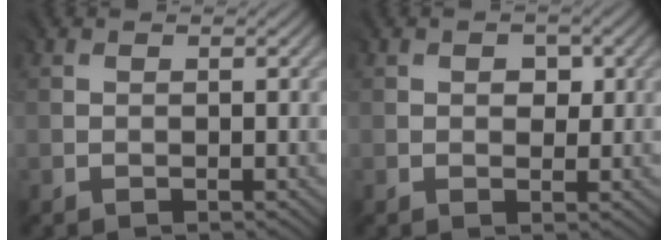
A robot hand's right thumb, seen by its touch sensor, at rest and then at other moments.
{"total": 2.1, "force": [0.7, 1.5, 1.3], "torque": [-0.018, -0.001, 0.011]}